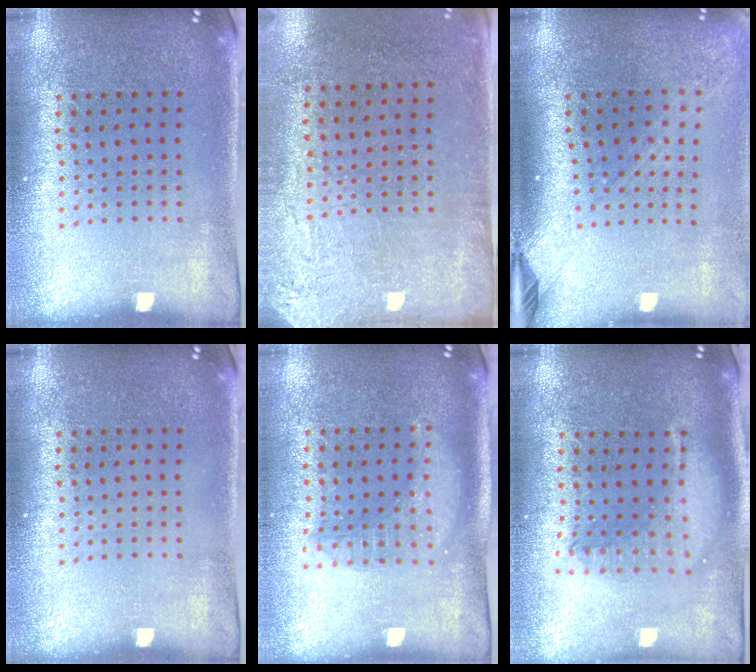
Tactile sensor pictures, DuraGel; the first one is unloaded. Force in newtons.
{"total": 2.8, "press": 2.4, "slide": 1.6}
{"total": 2.2, "press": 1.6, "slide": 1.5}
{"total": 0.0}
{"total": 1.6, "press": 1.4, "slide": 0.7}
{"total": 1.9, "press": 1.6, "slide": 1.1}